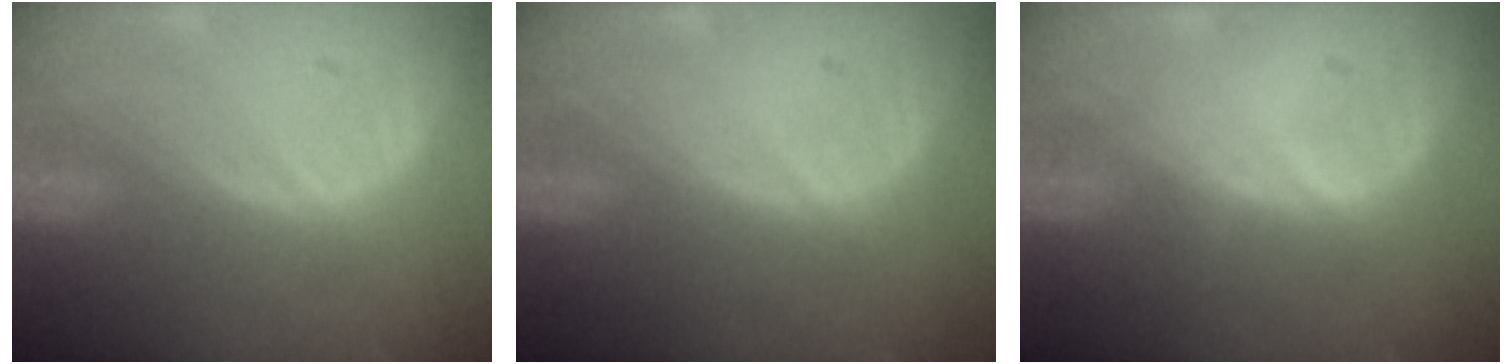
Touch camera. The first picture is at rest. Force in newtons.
{"total": 0.0}
{"total": 0.5, "press": 0.1, "slide": 0.5}